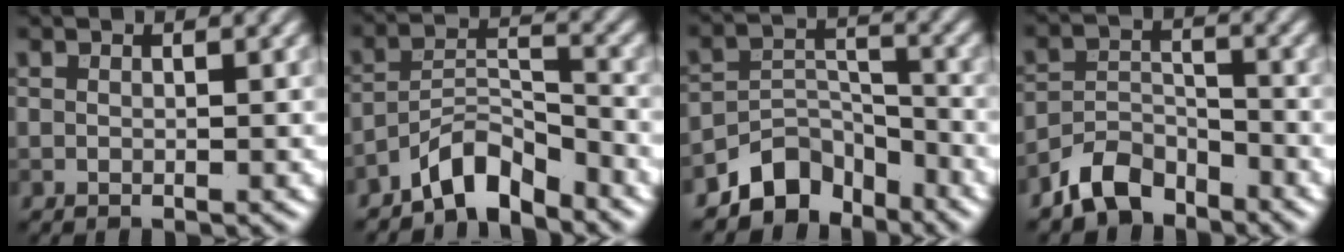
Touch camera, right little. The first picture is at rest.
{"total": 4.9, "force": [-4.0, 1.5, 2.3], "torque": [-0.033, 0.011, -0.081]}
{"total": 5.5, "force": [-4.4, 3.0, 1.6], "torque": [-0.013, -0.003, -0.082]}
{"total": 4.7, "force": [-3.8, 2.2, 1.5], "torque": [-0.019, 0.002, -0.078]}